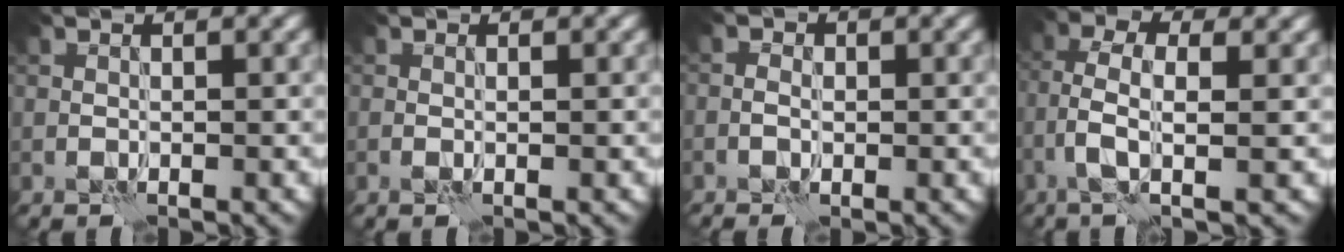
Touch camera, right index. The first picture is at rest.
{"total": 0.7, "force": [0.1, 0.1, 0.6], "torque": [-0.011, -0.004, -0.001]}
{"total": 2.0, "force": [-0.3, 1.5, 1.2], "torque": [-0.004, 0.009, -0.013]}
{"total": 4.4, "force": [-0.6, 1.5, 4.1], "torque": [-0.089, 0.010, -0.018]}